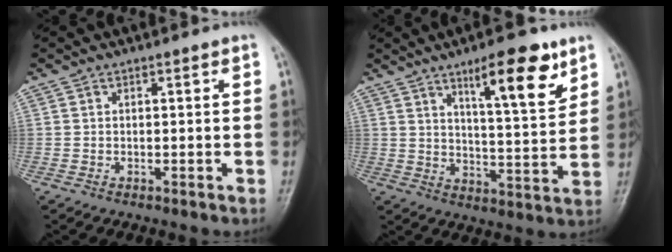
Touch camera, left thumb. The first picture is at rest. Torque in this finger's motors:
{"motor_torque": [0.11, 0.00, -0.59, -0.19, 0.02]}